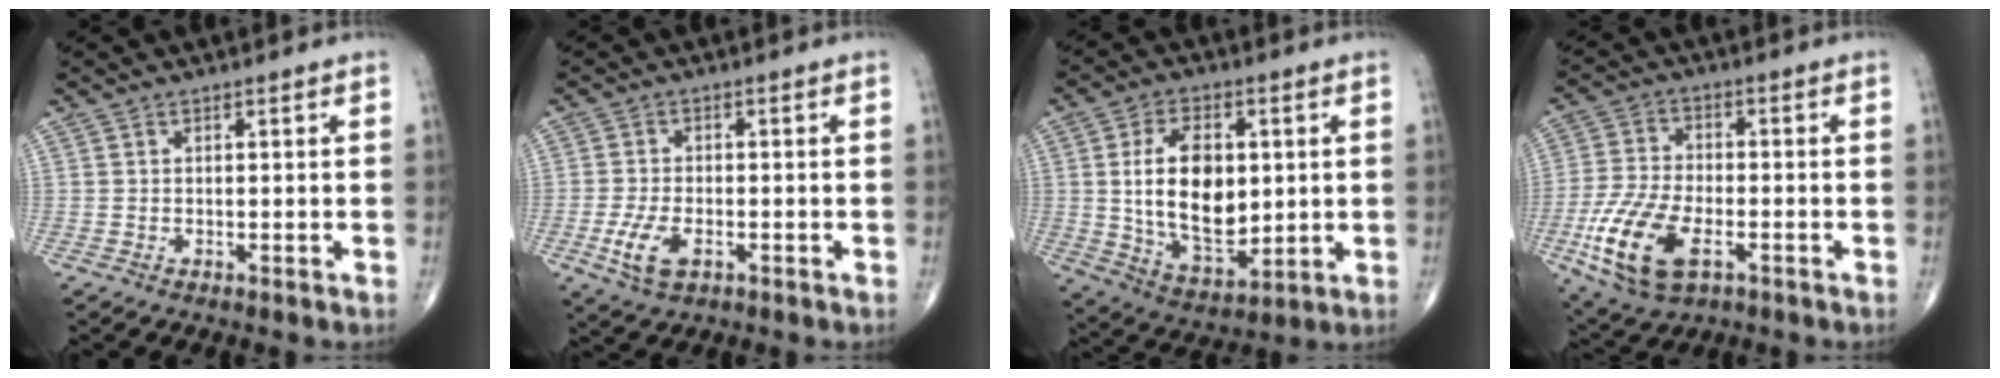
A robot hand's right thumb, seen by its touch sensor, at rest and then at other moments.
{"total": 6.1, "force": [-2.1, 3.2, 4.8], "torque": [-0.101, 0.002, -0.037]}
{"total": 16.0, "force": [1.5, 9.3, 12.9], "torque": [-0.198, -0.013, 0.037]}
{"total": 14.7, "force": [-5.4, 7.4, 11.5], "torque": [-0.238, 0.004, -0.098]}